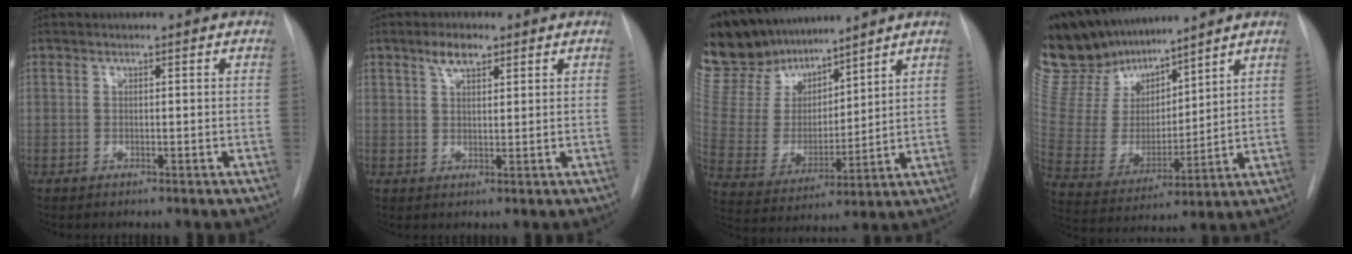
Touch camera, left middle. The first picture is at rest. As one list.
[{"total": 3.4, "force": [2.3, 1.3, 2.2], "torque": [-0.046, 0.006, 0.042]}, {"total": 16.0, "force": [14.4, 5.4, 4.7], "torque": [-0.103, 0.017, 0.288]}, {"total": 17.0, "force": [15.3, 5.2, 5.3], "torque": [-0.113, 0.015, 0.305]}]